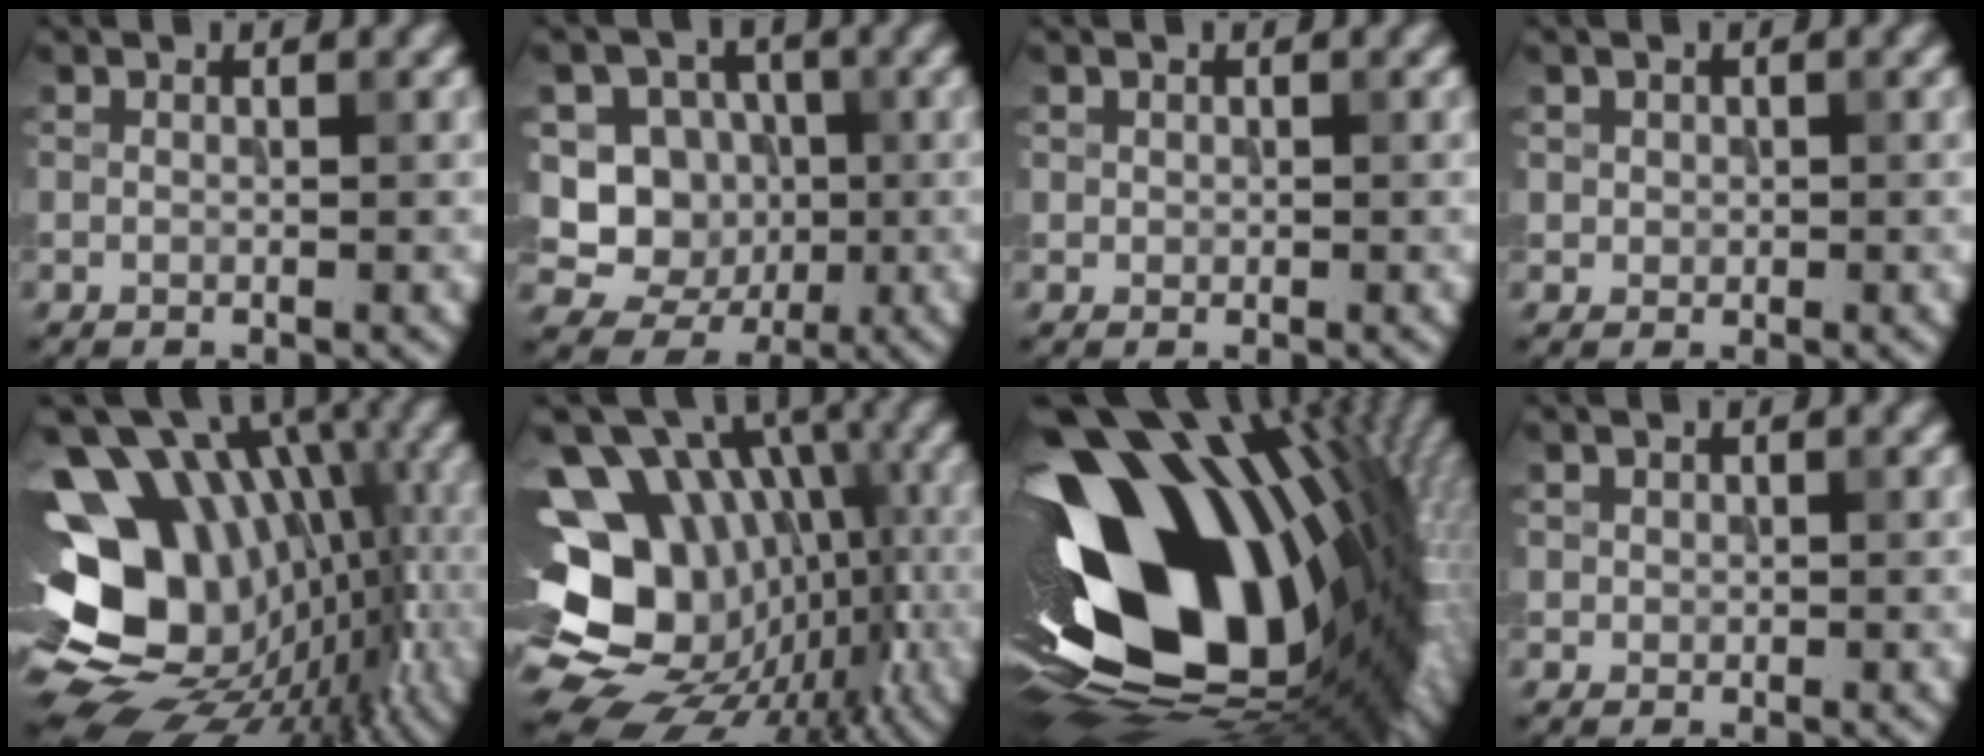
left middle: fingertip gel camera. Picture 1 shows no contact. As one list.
[{"total": 7.8, "force": [-0.5, 7.1, 3.0], "torque": [-0.047, 0.001, -0.031]}, {"total": 0.6, "force": [0.1, 0.5, 0.1], "torque": [-0.001, -0.003, 0.006]}, {"total": 1.2, "force": [0.4, 1.1, 0.4], "torque": [-0.007, -0.001, 0.017]}, {"total": 15.9, "force": [-1.3, 11.3, 11.1], "torque": [-0.162, 0.027, -0.016]}, {"total": 16.3, "force": [-2.9, 12.0, 10.7], "torque": [-0.147, 0.026, -0.037]}, {"total": 19.9, "force": [0.9, 12.2, 15.8], "torque": [-0.290, -0.062, 0.034]}, {"total": 0.9, "force": [0.3, 0.8, 0.2], "torque": [-0.003, -0.003, 0.012]}]